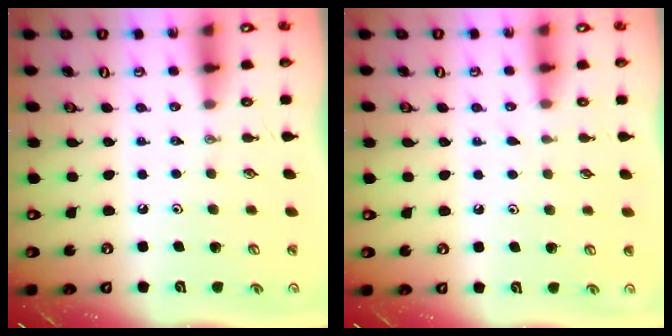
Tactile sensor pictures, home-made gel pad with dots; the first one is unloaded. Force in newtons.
{"total": 1.6, "press": 1.6, "slide": 0.3}